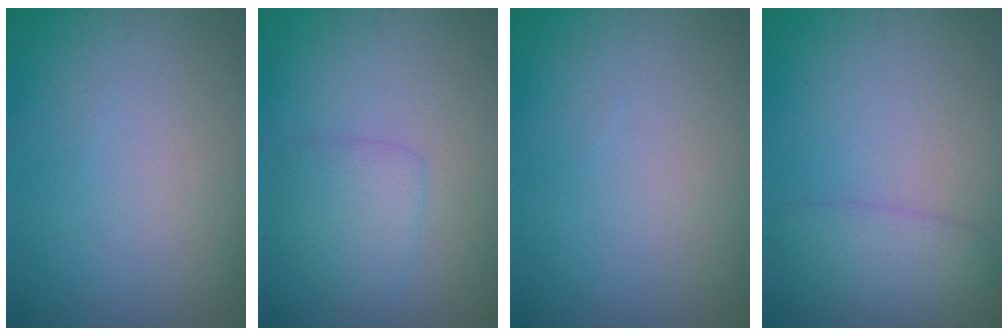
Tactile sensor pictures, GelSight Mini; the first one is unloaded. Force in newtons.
{"total": 2.4, "press": 2.4, "slide": 0.1}
{"total": 0.0}
{"total": 2.7, "press": 2.7, "slide": 0.2}